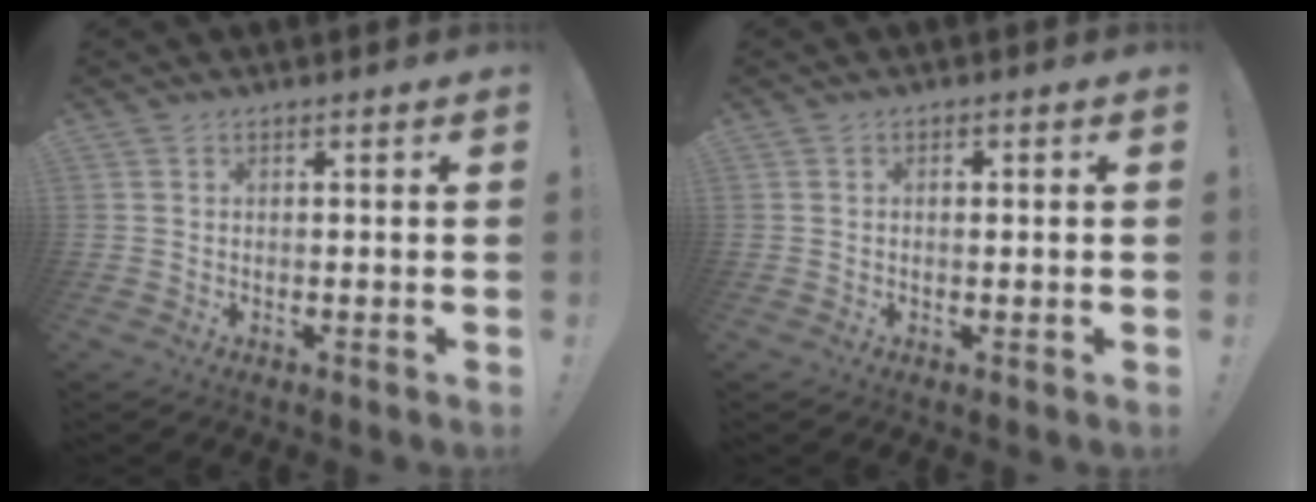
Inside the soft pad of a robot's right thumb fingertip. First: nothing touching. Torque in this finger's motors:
{"motor_torque": [-0.04, 0.15, -0.11, 0.08, 0.02]}